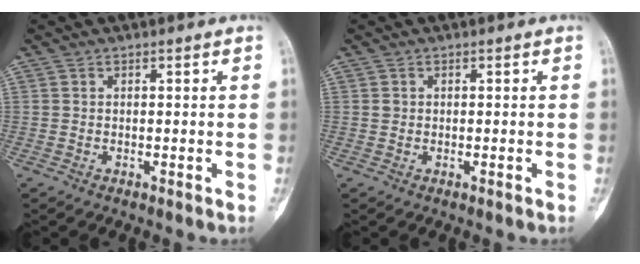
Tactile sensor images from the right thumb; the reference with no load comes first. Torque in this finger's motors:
{"motor_torque": [0.32, -0.34, 0.15, -0.11, 0.06]}